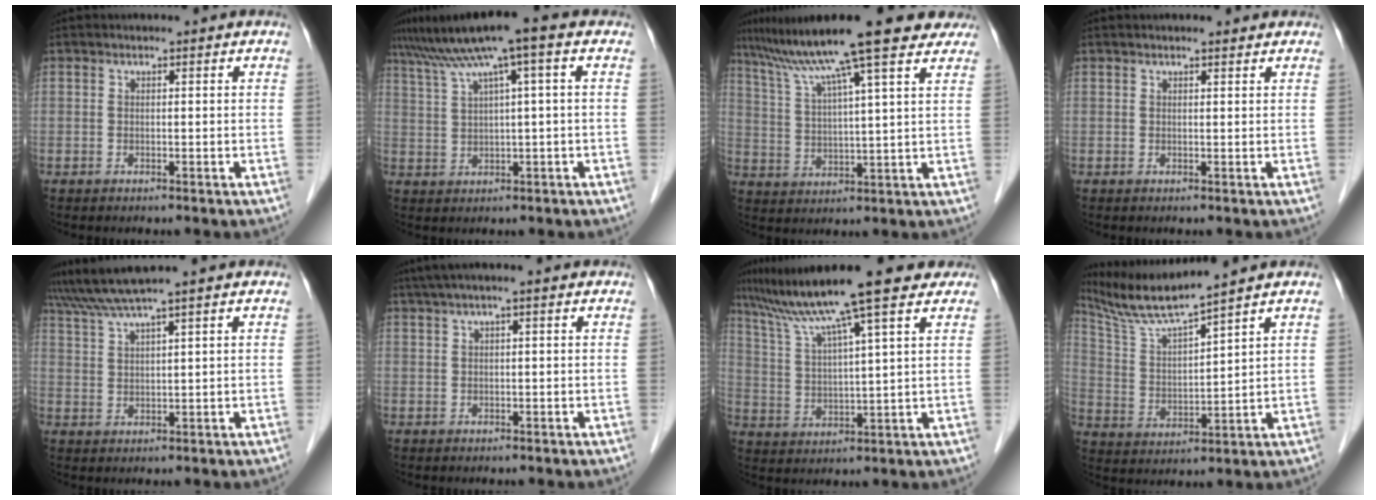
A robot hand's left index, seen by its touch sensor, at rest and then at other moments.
{"total": 8.8, "force": [4.9, -0.8, 7.2], "torque": [-0.131, 0.037, 0.087]}
{"total": 17.7, "force": [14.2, 0.5, 10.6], "torque": [-0.171, 0.031, 0.210]}
{"total": 2.2, "force": [2.0, 0.5, 0.9], "torque": [-0.013, 0.014, 0.025]}
{"total": 5.1, "force": [4.3, -1.8, 2.1], "torque": [-0.050, 0.013, 0.090]}
{"total": 4.7, "force": [3.1, 0.1, 3.5], "torque": [-0.065, 0.034, 0.053]}
{"total": 15.3, "force": [12.1, -0.1, 9.4], "torque": [-0.155, 0.025, 0.191]}
{"total": 9.3, "force": [8.4, -1.9, 3.5], "torque": [-0.082, -0.002, 0.172]}